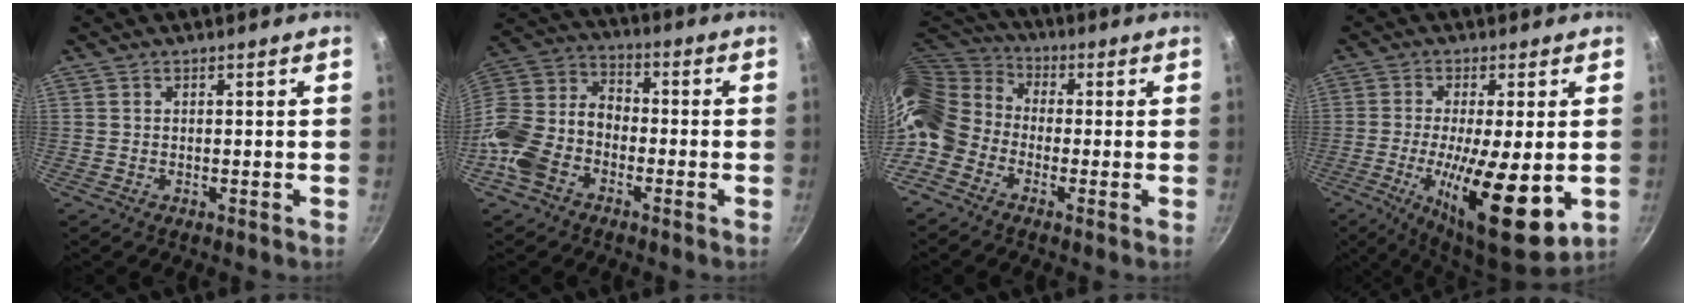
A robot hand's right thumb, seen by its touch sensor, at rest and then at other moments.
{"total": 15.5, "force": [-6.3, 10.7, 9.3], "torque": [-0.170, 0.064, -0.144]}
{"total": 13.3, "force": [-3.0, 10.3, 7.8], "torque": [-0.140, 0.048, -0.086]}
{"total": 16.7, "force": [-3.2, 4.5, 15.8], "torque": [-0.259, -0.012, -0.052]}